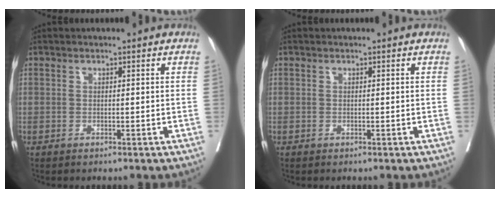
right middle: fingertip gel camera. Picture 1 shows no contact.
{"total": 0.0}